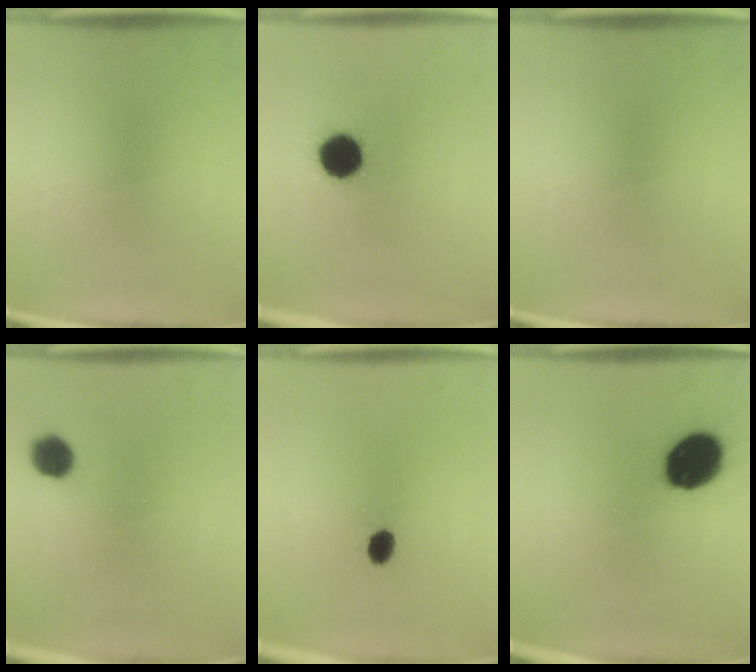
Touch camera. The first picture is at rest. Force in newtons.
{"total": 10.5}
{"total": 0.0}
{"total": 4.8}
{"total": 3.1}
{"total": 14.8}